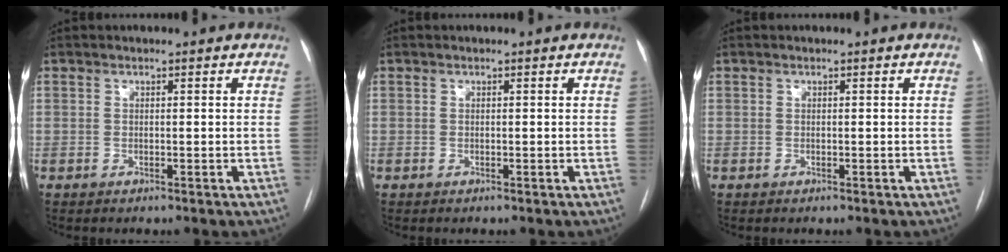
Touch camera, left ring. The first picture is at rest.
{"total": 0.0}
{"total": 0.0}